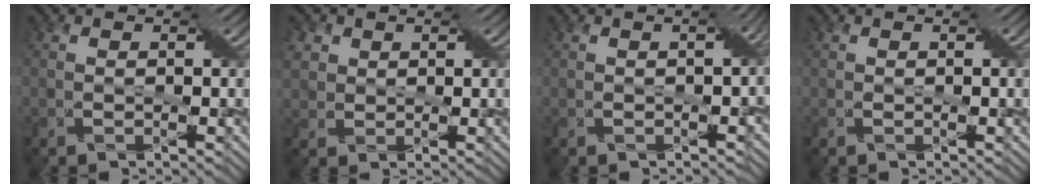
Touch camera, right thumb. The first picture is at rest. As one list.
[{"total": 3.7, "force": [1.4, 3.2, 1.4], "torque": [-0.054, 0.015, 0.025]}, {"total": 5.7, "force": [-1.1, 3.2, 4.6], "torque": [-0.049, -0.021, -0.008]}, {"total": 1.2, "force": [0.2, 0.2, 1.1], "torque": [-0.013, 0.003, 0.005]}]